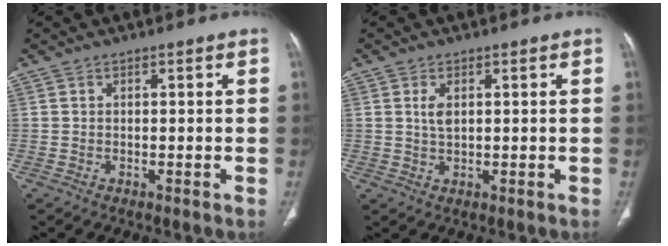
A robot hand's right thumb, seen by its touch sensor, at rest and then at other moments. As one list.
[{"total": 2.5, "force": [0.8, 1.2, 2.1], "torque": [-0.042, -0.002, 0.019]}]